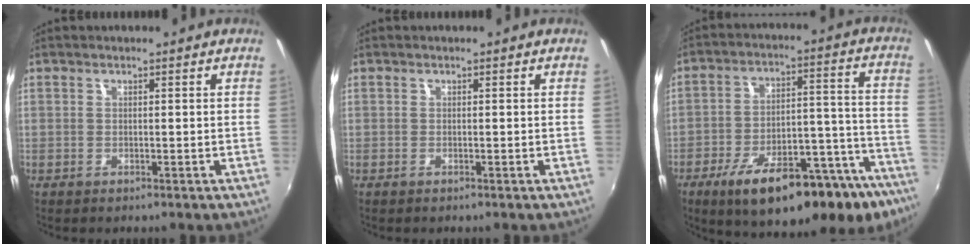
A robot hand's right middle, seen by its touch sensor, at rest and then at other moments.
{"total": 0.0}
{"total": 26.8, "force": [-19.6, 8.5, 16.2], "torque": [-0.226, -0.002, -0.267]}